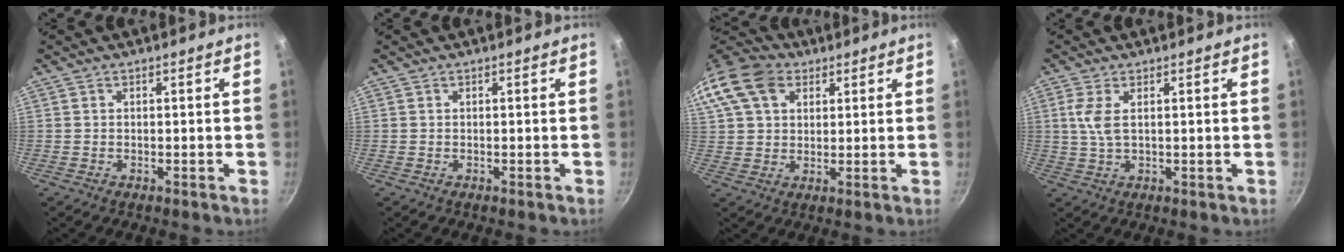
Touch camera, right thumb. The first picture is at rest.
{"total": 0.0}
{"total": 15.7, "force": [6.5, 11.4, 8.7], "torque": [-0.177, 0.022, 0.111]}
{"total": 4.4, "force": [1.2, 1.8, 3.8], "torque": [-0.086, 0.001, 0.027]}